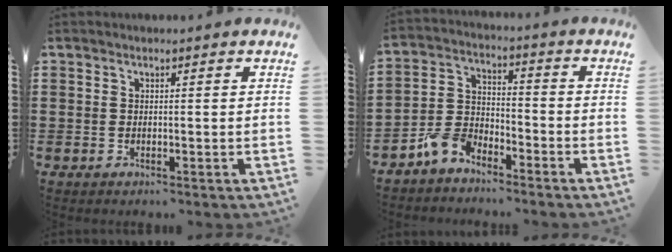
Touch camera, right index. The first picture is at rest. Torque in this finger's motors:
{"motor_torque": [2.14, 0.00, 0.23, 0.07]}